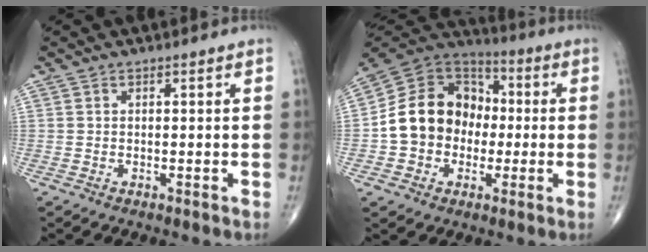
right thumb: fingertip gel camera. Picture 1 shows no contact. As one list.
[{"total": 15.7, "force": [-1.5, 13.0, 8.6], "torque": [-0.109, 0.040, -0.034]}]